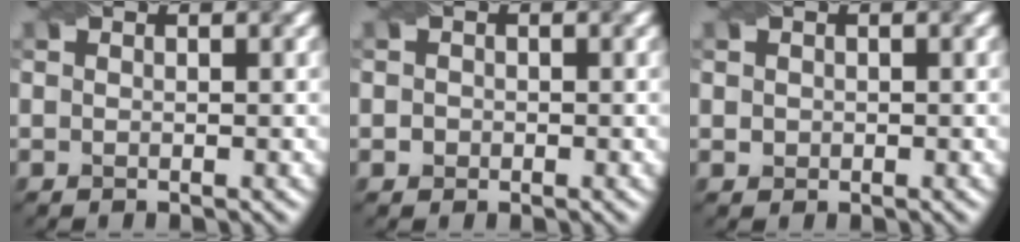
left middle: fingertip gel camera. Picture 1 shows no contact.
{"total": 0.8, "force": [-0.2, 0.8, 0.1], "torque": [0.002, -0.003, -0.006]}
{"total": 0.8, "force": [0.2, 0.8, 0.2], "torque": [0.000, 0.000, 0.004]}